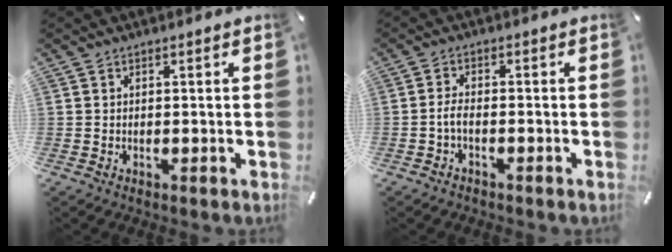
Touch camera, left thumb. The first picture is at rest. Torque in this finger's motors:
{"motor_torque": [0.19, 0.10, 0.10, 0.00, 0.03]}